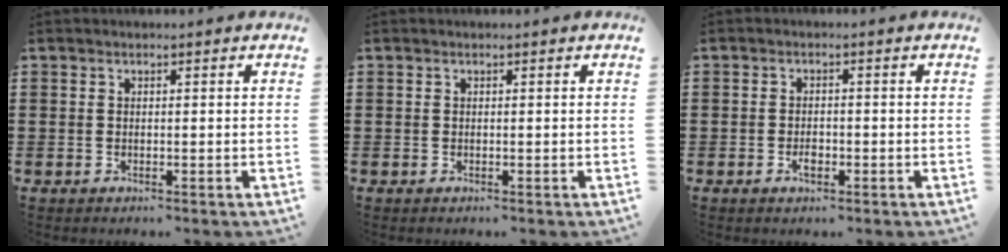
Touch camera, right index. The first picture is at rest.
{"total": 0.0}
{"total": 2.1, "force": [-0.8, 1.0, 1.6], "torque": [-0.032, 0.001, -0.015]}